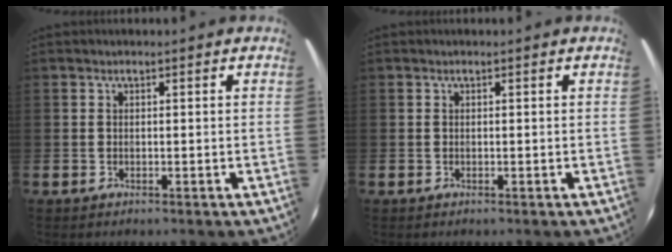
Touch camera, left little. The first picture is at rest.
{"total": 0.0}